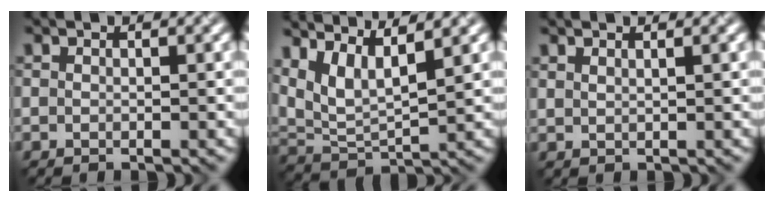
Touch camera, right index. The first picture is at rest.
{"total": 5.4, "force": [3.5, 1.8, 3.7], "torque": [-0.088, 0.001, 0.072]}
{"total": 0.9, "force": [0.9, 0.1, 0.2], "torque": [-0.005, 0.001, 0.013]}